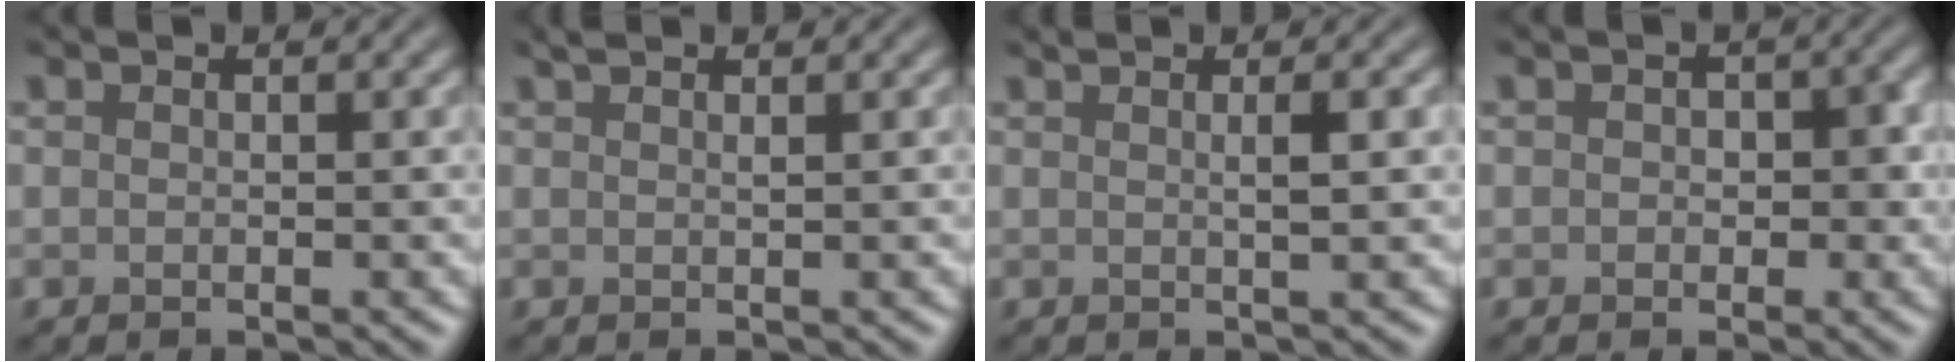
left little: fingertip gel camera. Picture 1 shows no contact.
{"total": 1.1, "force": [0.7, 0.2, 0.7], "torque": [-0.007, 0.001, 0.011]}
{"total": 2.0, "force": [0.5, 0.5, 1.8], "torque": [-0.026, 0.005, 0.004]}
{"total": 2.1, "force": [-0.1, 1.7, 1.3], "torque": [-0.008, -0.003, -0.001]}